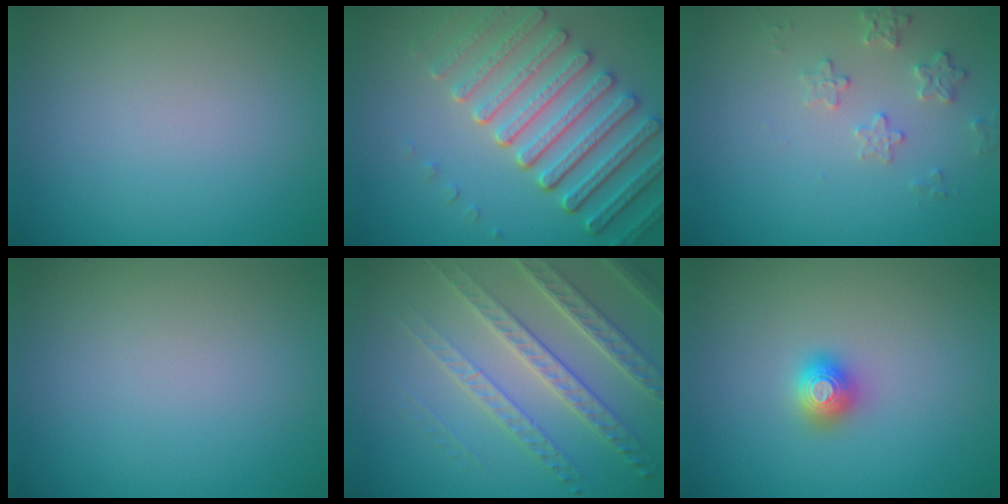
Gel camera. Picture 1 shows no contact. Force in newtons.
{"total": 7.2, "press": 5.5, "slide": 4.6}
{"total": 2.2, "press": 2.1, "slide": 0.4}
{"total": 0.0}
{"total": 6.1, "press": 4.6, "slide": 4.0}
{"total": 2.0, "press": 2.0, "slide": 0.2}